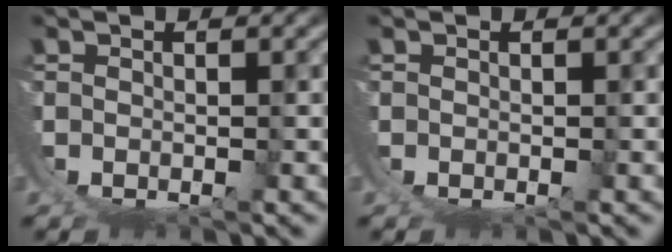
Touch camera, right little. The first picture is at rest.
{"total": 0.0}